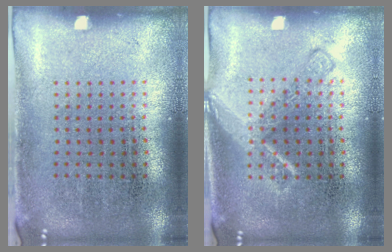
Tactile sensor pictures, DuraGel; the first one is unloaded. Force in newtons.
{"total": 2.0, "press": 2.0, "slide": 0.4}